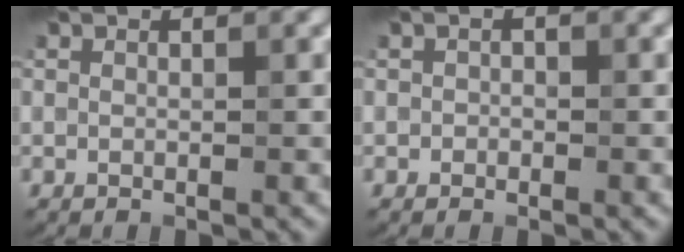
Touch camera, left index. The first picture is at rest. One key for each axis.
{"total": 0.7, "fx": -0.3, "fy": 0.6, "fz": 0.0, "tx": 0.004, "ty": 0.004, "tz": -0.007}